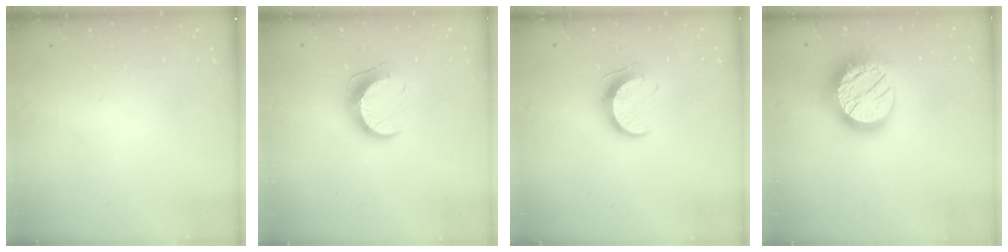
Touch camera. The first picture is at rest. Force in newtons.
{"total": 10.3, "press": 10.3, "slide": 0.1}
{"total": 10.3, "press": 10.2, "slide": 0.5}
{"total": 19.0, "press": 18.9, "slide": 0.9}